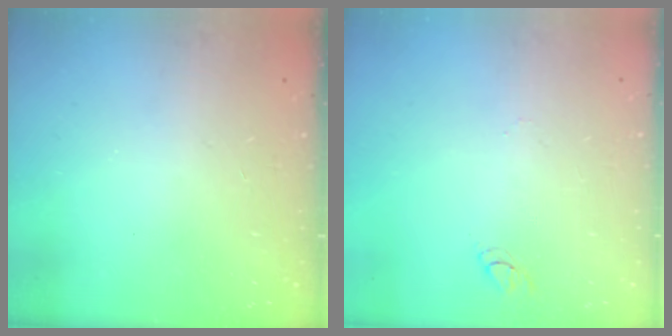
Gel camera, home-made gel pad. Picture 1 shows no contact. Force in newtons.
{"total": 3.0, "press": 3.0, "slide": 0.3}